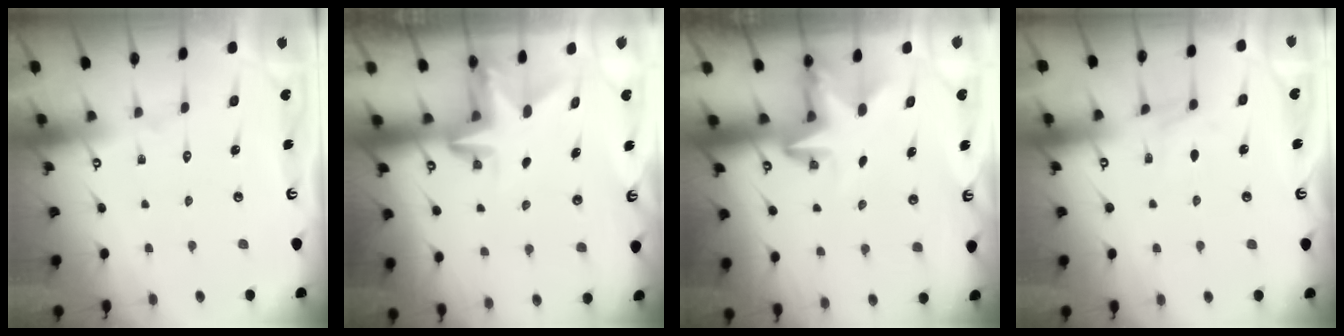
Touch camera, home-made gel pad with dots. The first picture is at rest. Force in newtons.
{"total": 3.1, "press": 3.1, "slide": 0.2}
{"total": 3.4, "press": 3.4, "slide": 0.1}
{"total": 4.4, "press": 4.4, "slide": 0.5}